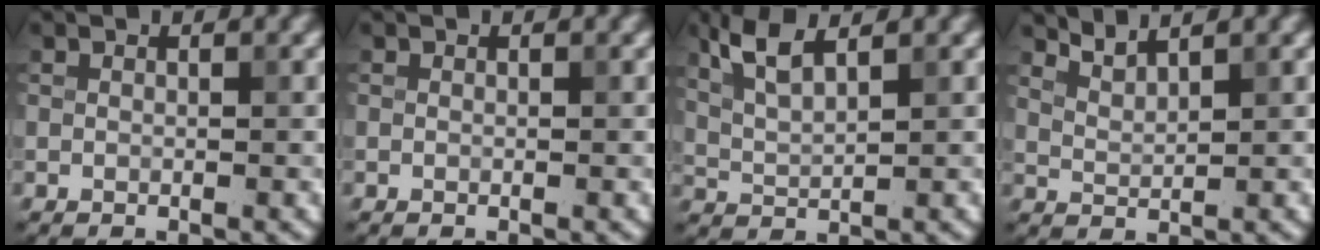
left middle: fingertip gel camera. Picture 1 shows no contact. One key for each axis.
{"total": 0.0}
{"total": 3.7, "fx": 2.3, "fy": 1.0, "fz": 2.7, "tx": -0.067, "ty": 0.006, "tz": 0.053}
{"total": 2.2, "fx": 2.1, "fy": 0.3, "fz": 0.7, "tx": -0.013, "ty": 0.002, "tz": 0.041}